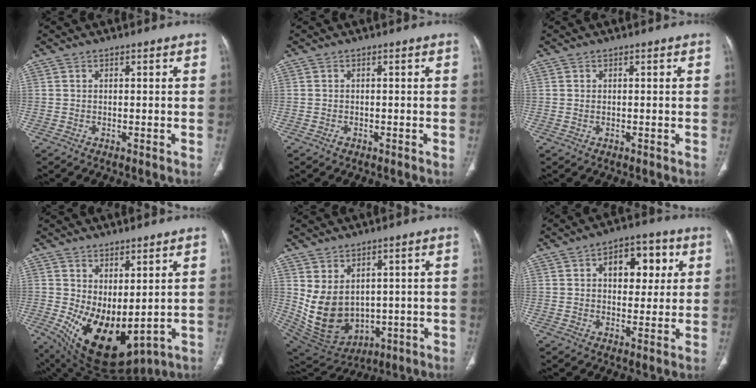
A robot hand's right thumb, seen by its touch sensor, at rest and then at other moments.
{"total": 0.5, "force": [-0.3, 0.4, 0.2], "torque": [-0.001, 0.002, -0.004]}
{"total": 0.0}
{"total": 13.8, "force": [0.1, 7.2, 11.8], "torque": [-0.196, -0.023, 0.037]}
{"total": 12.3, "force": [1.2, 9.1, 8.2], "torque": [-0.133, -0.015, 0.066]}
{"total": 10.5, "force": [3.1, 6.6, 7.6], "torque": [-0.061, 0.005, 0.041]}